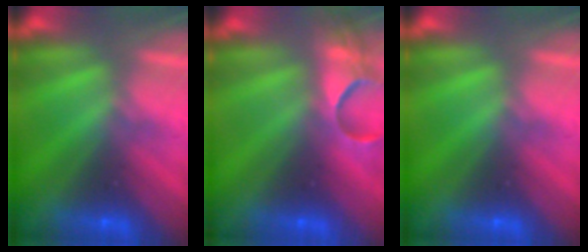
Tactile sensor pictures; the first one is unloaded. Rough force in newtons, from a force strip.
{"total": 4.7}
{"total": 0.0}